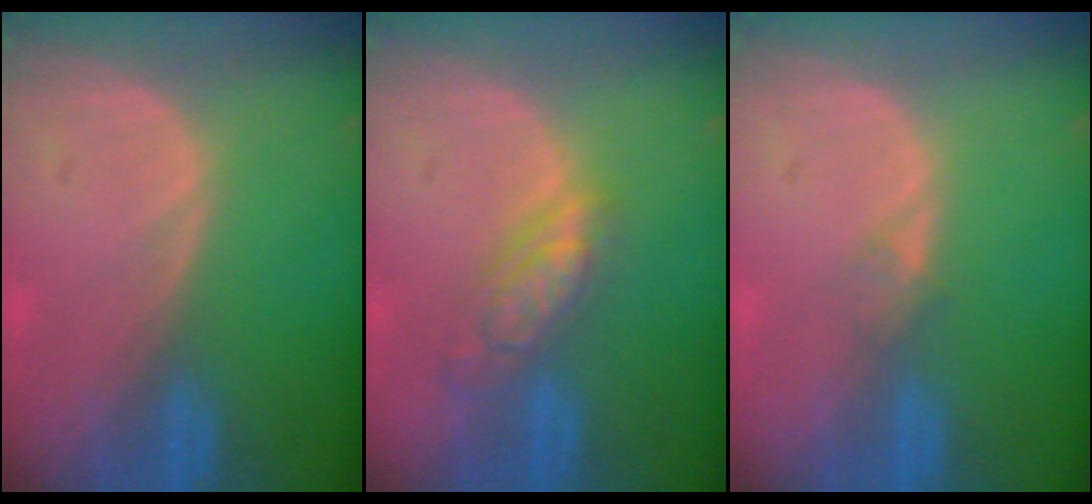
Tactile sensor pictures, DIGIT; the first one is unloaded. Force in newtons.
{"total": 5.8, "press": 5.1, "slide": 2.8}
{"total": 1.1, "press": 1.0, "slide": 0.1}